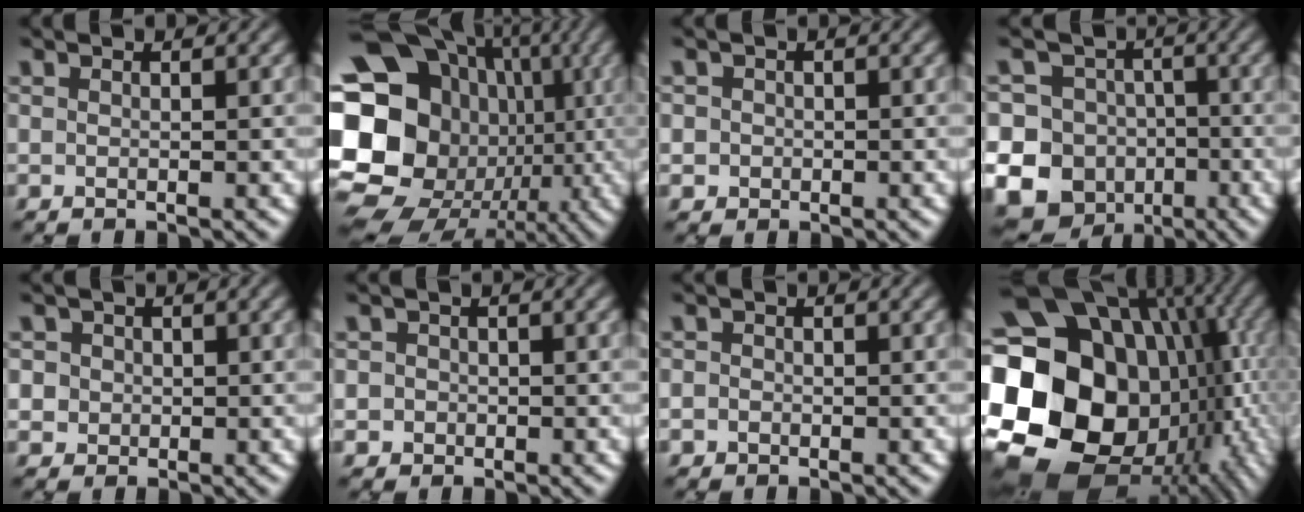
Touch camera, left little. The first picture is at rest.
{"total": 22.3, "force": [-1.9, 19.7, 10.3], "torque": [-0.202, 0.010, -0.071]}
{"total": 1.3, "force": [0.0, 1.3, 0.2], "torque": [0.012, -0.003, -0.004]}
{"total": 17.8, "force": [-6.2, 16.1, 4.6], "torque": [-0.126, -0.026, -0.122]}
{"total": 3.6, "force": [0.9, 3.2, 1.3], "torque": [-0.007, 0.021, 0.002]}
{"total": 1.8, "force": [0.0, 1.8, 0.4], "torque": [0.016, 0.006, -0.015]}
{"total": 1.2, "force": [-0.4, 1.1, 0.4], "torque": [0.005, -0.003, -0.011]}
{"total": 23.6, "force": [-3.4, 18.9, 13.7], "torque": [-0.254, -0.014, -0.086]}